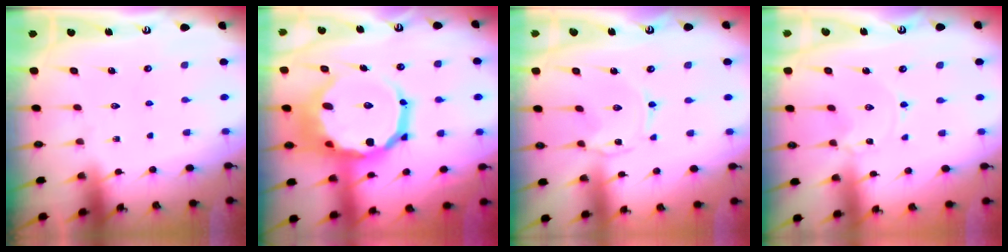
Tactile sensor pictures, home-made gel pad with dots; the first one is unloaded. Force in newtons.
{"total": 20.3, "press": 19.8, "slide": 4.7}
{"total": 0.0}
{"total": 0.0}